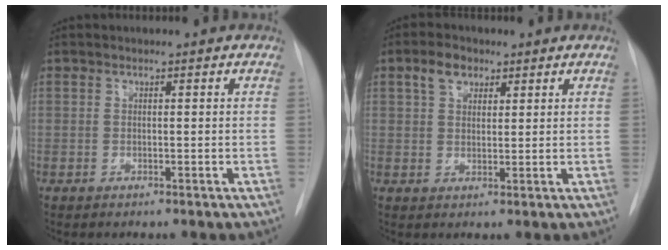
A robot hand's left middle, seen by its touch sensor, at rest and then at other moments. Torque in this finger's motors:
{"motor_torque": [0.64, -0.66, 0.04, 0.04]}